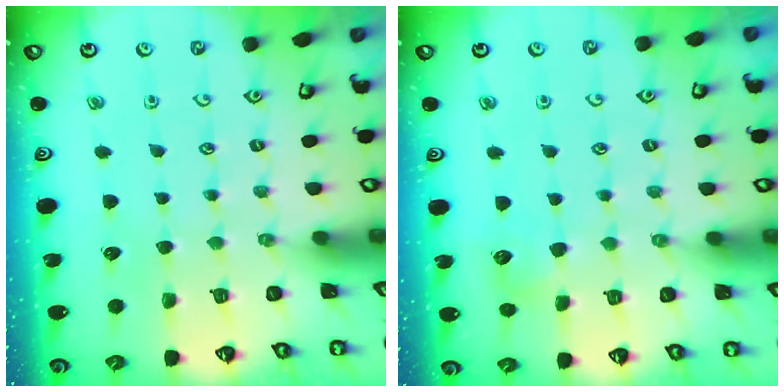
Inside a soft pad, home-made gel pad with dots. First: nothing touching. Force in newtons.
{"total": 5.8, "press": 5.8, "slide": 0.9}